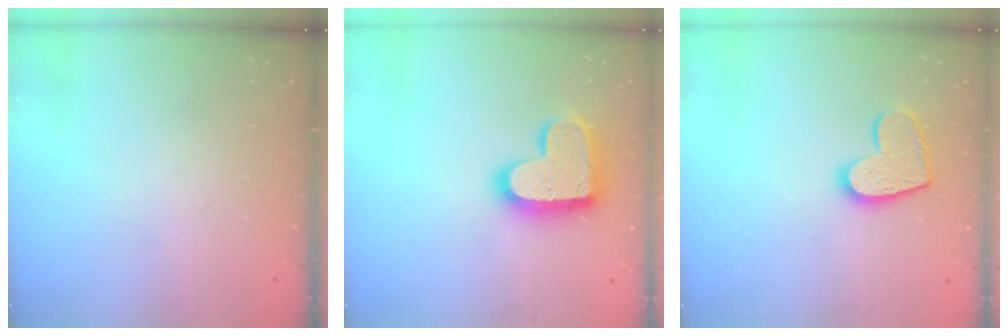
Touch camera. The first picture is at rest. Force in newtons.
{"total": 19.3, "press": 19.3, "slide": 1.3}
{"total": 12.1, "press": 12.0, "slide": 0.8}